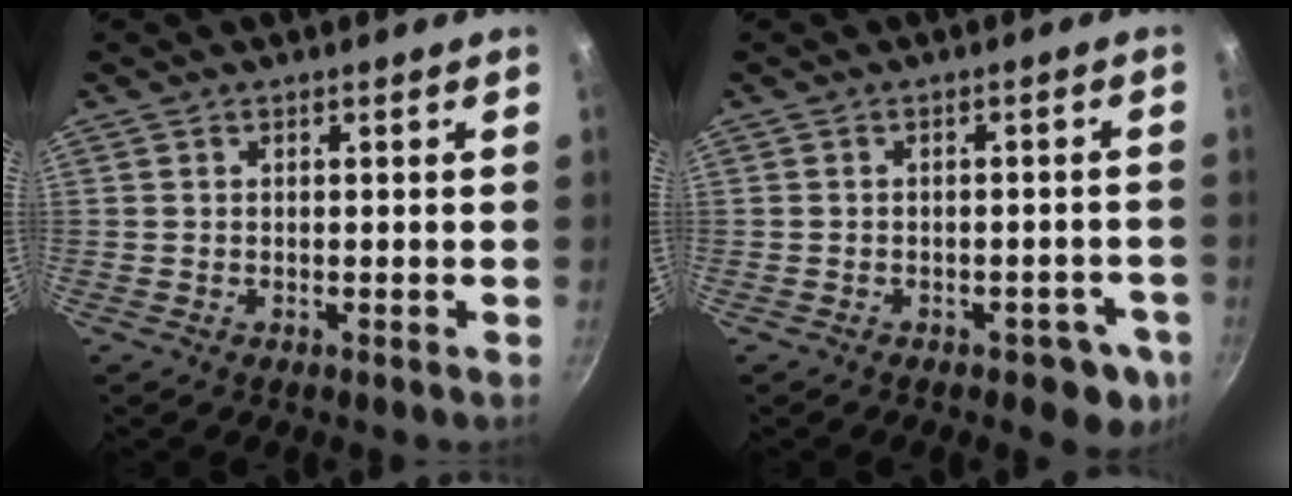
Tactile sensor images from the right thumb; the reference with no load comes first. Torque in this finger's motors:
{"motor_torque": [0.30, 0.39, -0.13, -0.01, 0.05]}